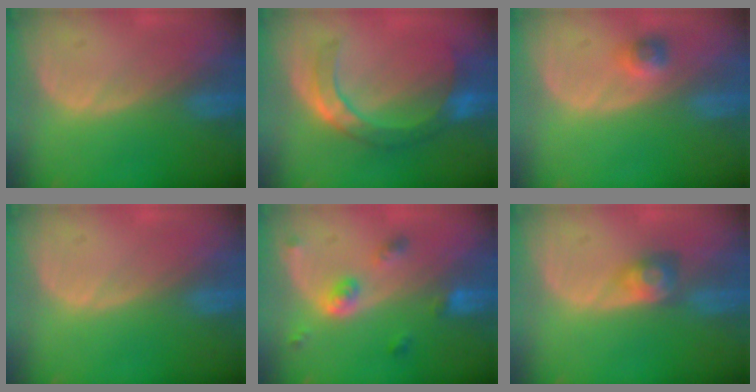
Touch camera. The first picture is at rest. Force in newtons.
{"total": 7.5, "press": 7.3, "slide": 1.8}
{"total": 2.3, "press": 2.0, "slide": 1.1}
{"total": 0.0}
{"total": 5.3, "press": 4.7, "slide": 2.5}
{"total": 3.0, "press": 2.6, "slide": 1.5}